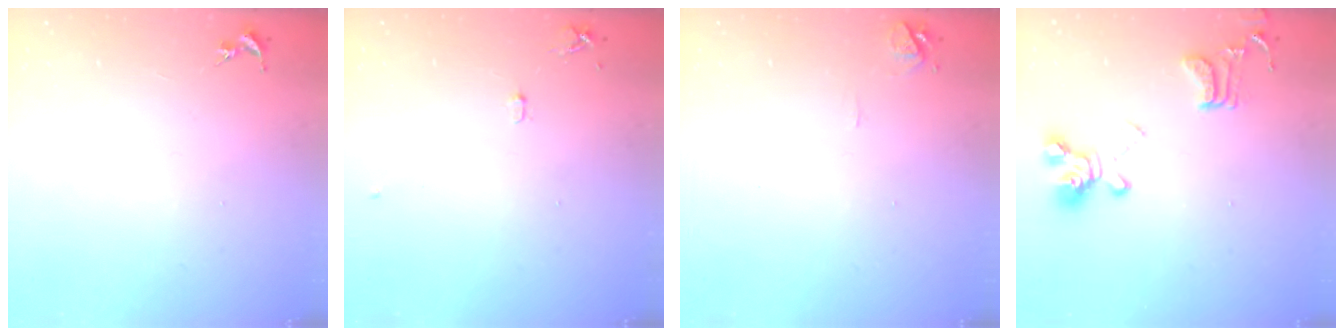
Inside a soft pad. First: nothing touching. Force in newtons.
{"total": 5.2, "press": 5.1, "slide": 0.6}
{"total": 6.3, "press": 6.3, "slide": 0.7}
{"total": 16.4, "press": 16.3, "slide": 1.5}